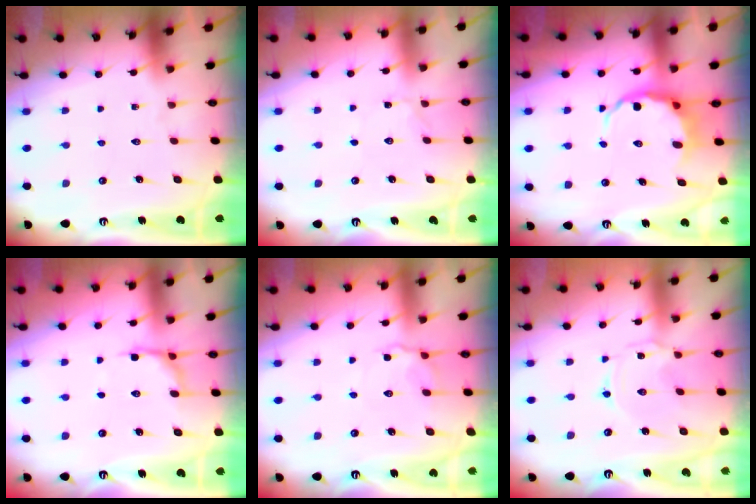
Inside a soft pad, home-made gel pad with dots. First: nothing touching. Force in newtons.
{"total": 1.5, "press": 1.4, "slide": 0.1}
{"total": 5.0, "press": 4.5, "slide": 2.2}
{"total": 5.6, "press": 4.9, "slide": 2.7}
{"total": 4.6, "press": 4.4, "slide": 1.2}
{"total": 0.0}